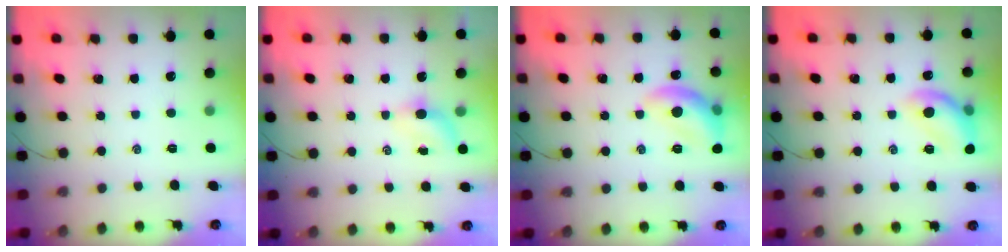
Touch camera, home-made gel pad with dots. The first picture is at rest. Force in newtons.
{"total": 3.6, "press": 3.4, "slide": 1.3}
{"total": 12.5, "press": 12.4, "slide": 1.1}
{"total": 13.9, "press": 13.9, "slide": 1.1}